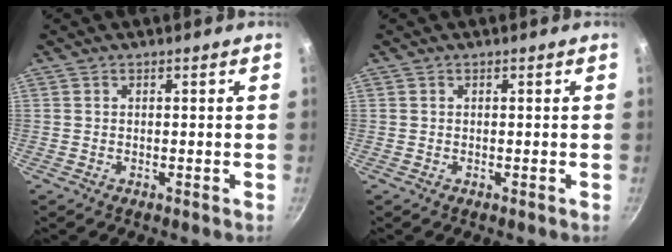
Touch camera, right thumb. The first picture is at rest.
{"total": 0.0}